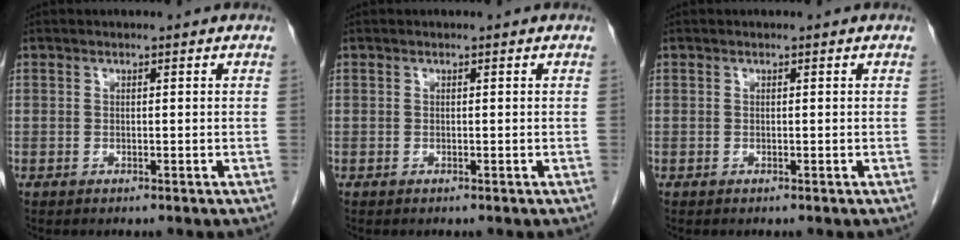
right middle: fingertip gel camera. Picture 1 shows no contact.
{"total": 0.0}
{"total": 0.0}